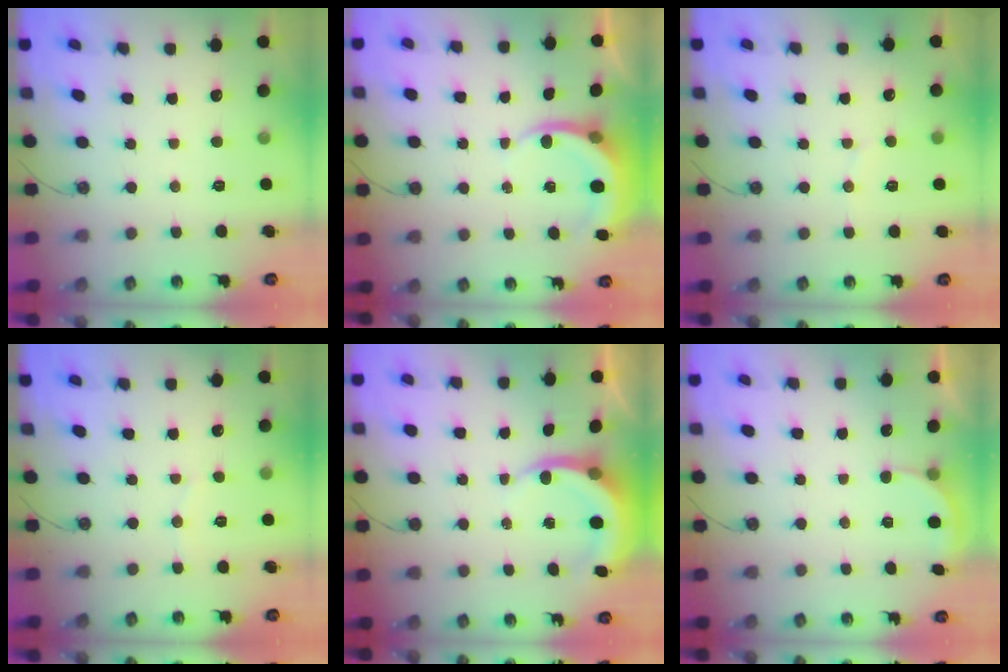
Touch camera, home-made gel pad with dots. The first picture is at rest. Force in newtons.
{"total": 4.9, "press": 4.9, "slide": 0.1}
{"total": 2.7, "press": 2.4, "slide": 1.2}
{"total": 3.0, "press": 3.0, "slide": 0.3}
{"total": 5.5, "press": 5.4, "slide": 0.4}
{"total": 2.6, "press": 2.5, "slide": 0.6}